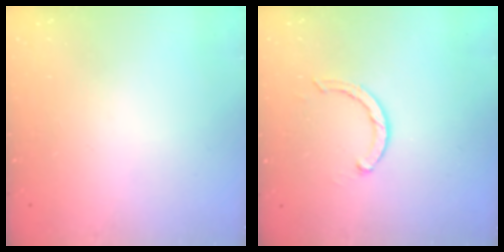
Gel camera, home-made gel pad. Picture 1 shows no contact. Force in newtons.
{"total": 2.6, "press": 2.5, "slide": 0.4}